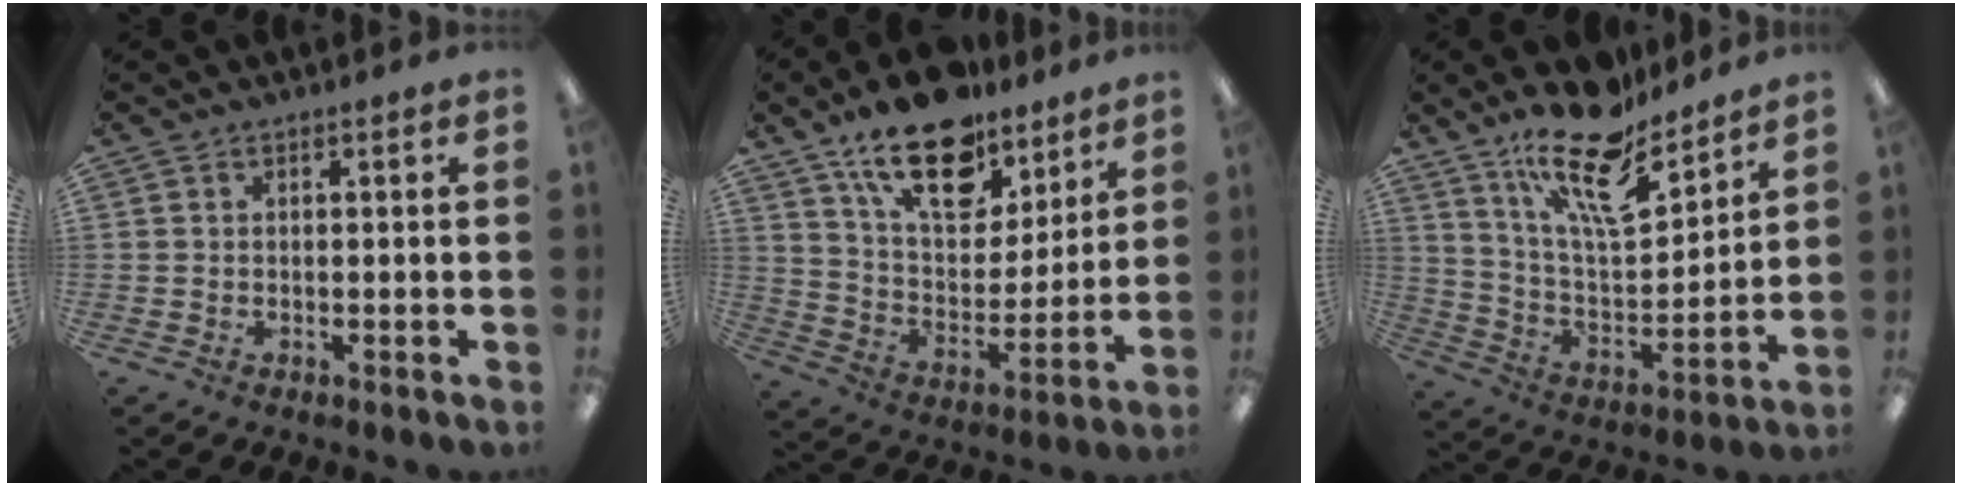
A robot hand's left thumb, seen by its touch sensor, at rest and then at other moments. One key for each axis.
{"total": 20.2, "fx": 13.9, "fy": 10.1, "fz": 10.7, "tx": -0.176, "ty": -0.080, "tz": 0.244}
{"total": 18.9, "fx": 14.1, "fy": 6.2, "fz": 10.9, "tx": -0.191, "ty": -0.087, "tz": 0.240}